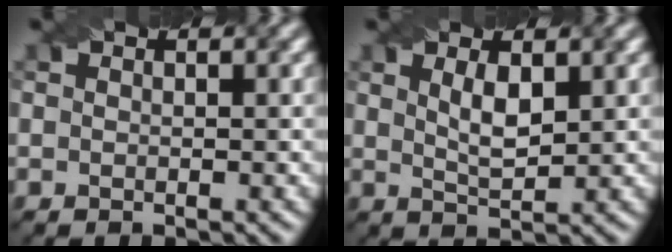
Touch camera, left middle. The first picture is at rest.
{"total": 2.5, "force": [1.0, 0.7, 2.2], "torque": [-0.044, -0.001, 0.021]}